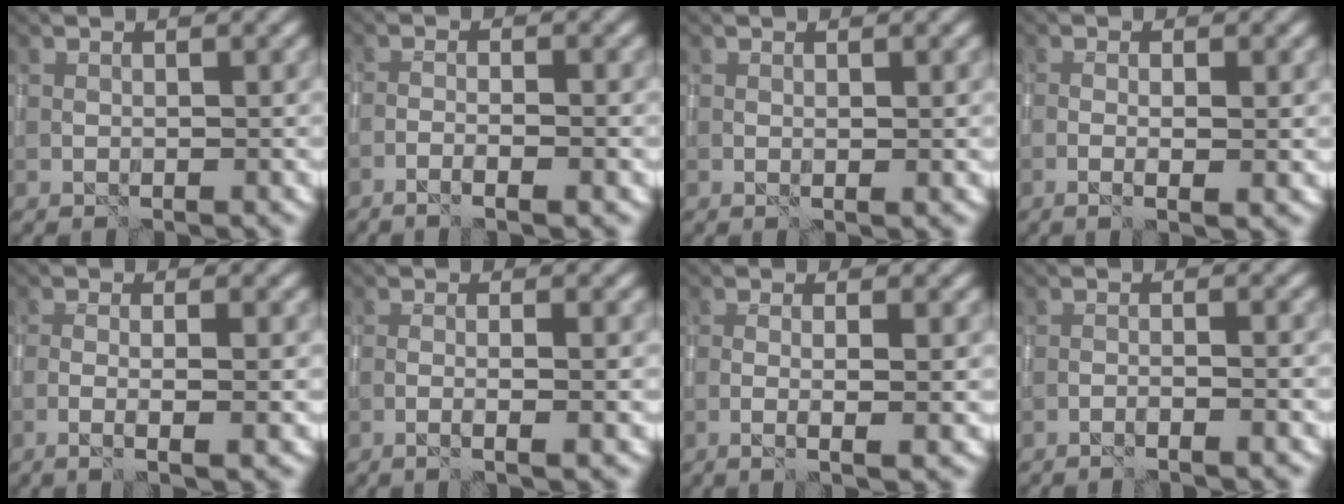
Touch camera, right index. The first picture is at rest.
{"total": 2.6, "force": [-1.6, 0.0, 2.1], "torque": [-0.044, 0.008, -0.033]}
{"total": 0.7, "force": [0.2, 0.0, 0.7], "torque": [-0.011, -0.001, 0.003]}
{"total": 2.5, "force": [-0.5, 0.2, 2.4], "torque": [-0.048, -0.003, -0.011]}
{"total": 3.3, "force": [-0.8, 0.5, 3.1], "torque": [-0.052, 0.000, -0.020]}
{"total": 2.6, "force": [-0.7, 0.3, 2.5], "torque": [-0.038, 0.004, -0.018]}
{"total": 3.3, "force": [-0.3, 0.5, 3.3], "torque": [-0.051, 0.000, -0.009]}
{"total": 2.1, "force": [-1.5, -0.1, 1.5], "torque": [-0.030, 0.013, -0.029]}